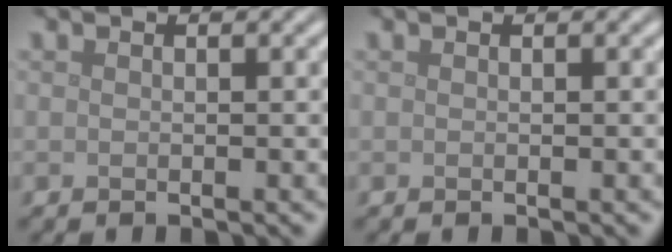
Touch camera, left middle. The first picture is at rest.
{"total": 0.0}